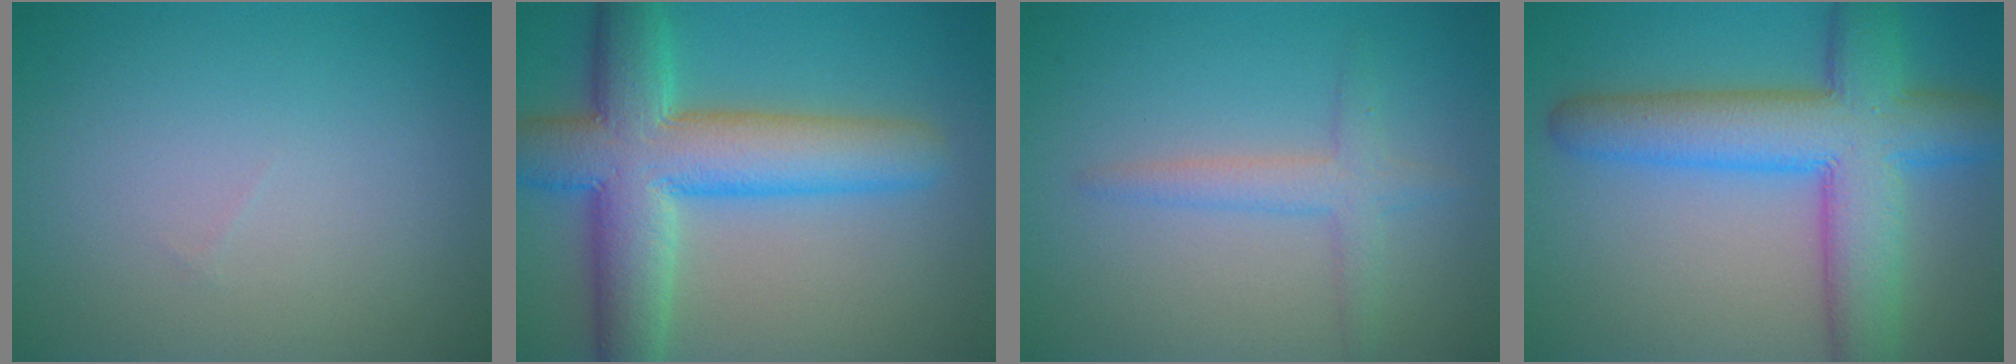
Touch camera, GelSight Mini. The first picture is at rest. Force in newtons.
{"total": 10.0, "press": 10.0, "slide": 0.5}
{"total": 2.4, "press": 2.4, "slide": 0.1}
{"total": 9.8, "press": 9.8, "slide": 0.3}